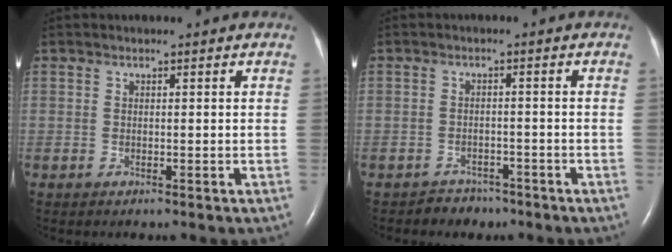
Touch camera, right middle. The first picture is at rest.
{"total": 3.0, "force": [-2.3, 1.7, -0.4], "torque": [-0.001, 0.007, -0.034]}